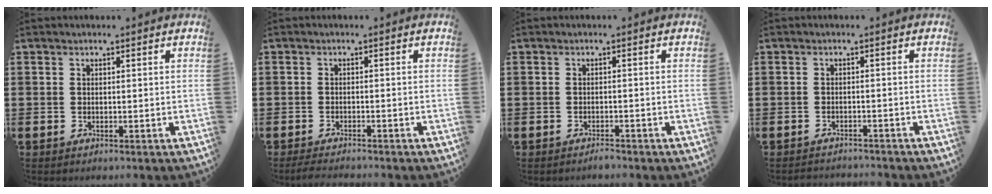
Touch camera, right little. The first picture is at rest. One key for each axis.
{"total": 1.4, "fx": -1.3, "fy": 0.0, "fz": 0.5, "tx": -0.010, "ty": 0.001, "tz": -0.026}
{"total": 1.0, "fx": -1.0, "fy": 0.0, "fz": 0.1, "tx": -0.006, "ty": 0.000, "tz": -0.020}
{"total": 1.3, "fx": -1.3, "fy": 0.0, "fz": -0.1, "tx": -0.002, "ty": 0.002, "tz": -0.028}